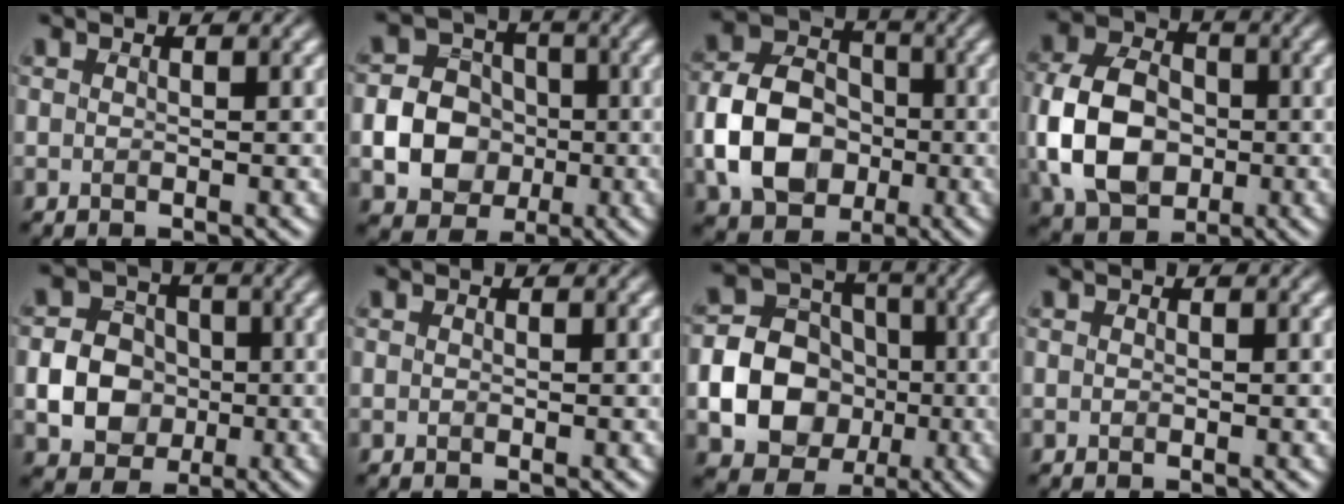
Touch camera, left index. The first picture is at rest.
{"total": 6.5, "force": [-1.2, 5.6, 3.1], "torque": [-0.044, 0.002, -0.042]}
{"total": 8.2, "force": [-1.9, 6.2, 4.9], "torque": [-0.091, 0.006, -0.042]}
{"total": 9.0, "force": [-1.3, 6.6, 6.0], "torque": [-0.131, 0.005, -0.034]}
{"total": 5.4, "force": [-0.9, 4.6, 2.6], "torque": [-0.040, 0.005, -0.026]}
{"total": 0.0}
{"total": 14.0, "force": [-2.9, 12.7, 5.1], "torque": [-0.106, -0.023, -0.066]}
{"total": 0.0}